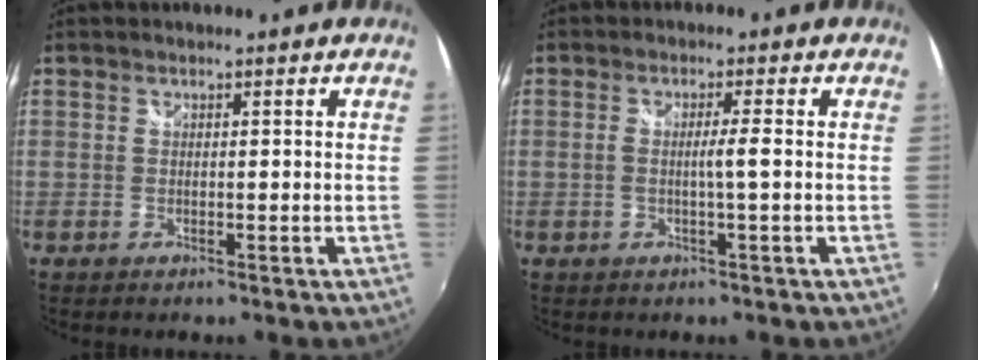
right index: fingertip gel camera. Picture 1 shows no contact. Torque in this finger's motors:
{"motor_torque": [-0.08, 0.04, 0.14, 0.01]}